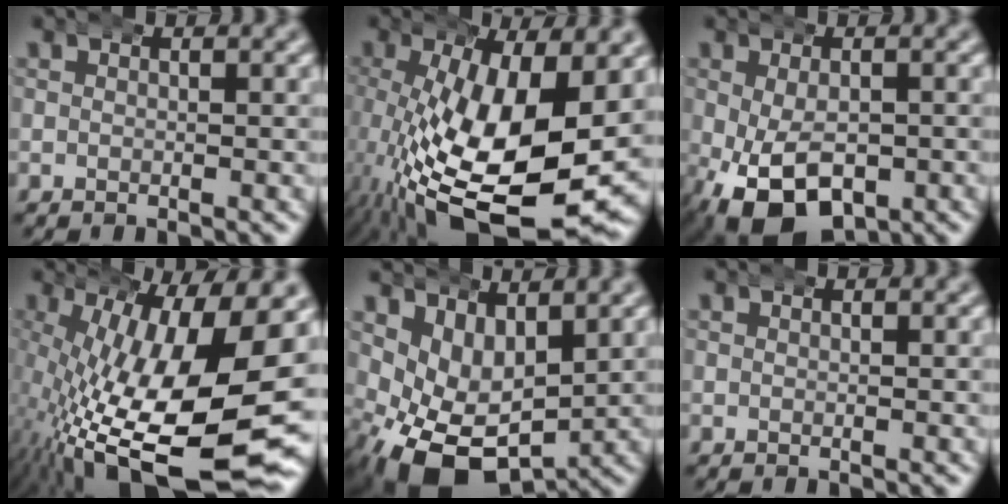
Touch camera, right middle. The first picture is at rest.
{"total": 14.9, "force": [-3.0, 6.1, 13.2], "torque": [-0.229, -0.060, -0.005]}
{"total": 7.8, "force": [-3.0, 4.8, 5.4], "torque": [-0.120, -0.038, -0.024]}
{"total": 18.2, "force": [-4.2, 8.4, 15.6], "torque": [-0.273, -0.059, -0.022]}
{"total": 9.2, "force": [-1.8, 6.4, 6.3], "torque": [-0.131, -0.037, -0.018]}
{"total": 0.0}